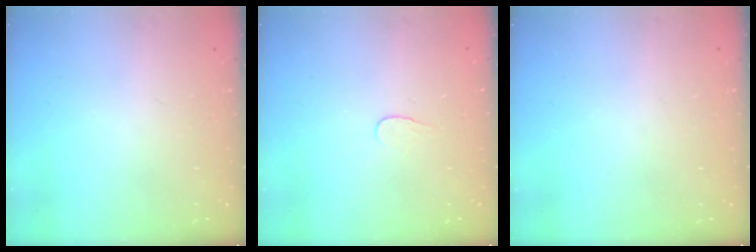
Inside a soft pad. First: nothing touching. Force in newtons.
{"total": 3.8, "press": 3.8, "slide": 0.3}
{"total": 0.0}